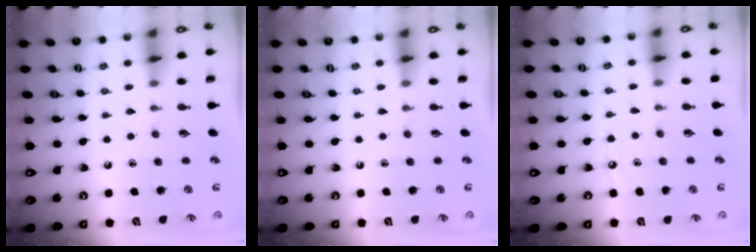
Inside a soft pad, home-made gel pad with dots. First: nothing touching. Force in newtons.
{"total": 0.0}
{"total": 4.9, "press": 4.9, "slide": 0.5}